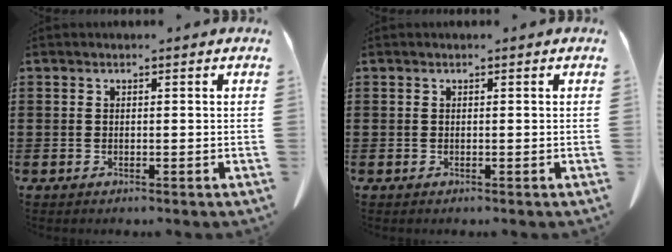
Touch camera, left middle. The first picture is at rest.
{"total": 0.0}